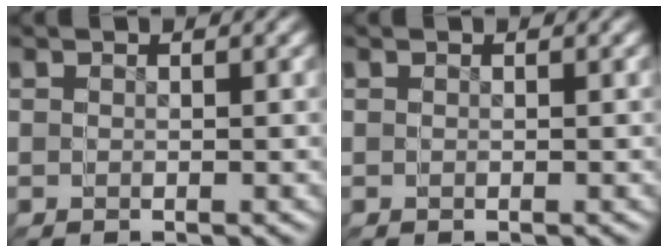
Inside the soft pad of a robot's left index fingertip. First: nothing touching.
{"total": 0.0}